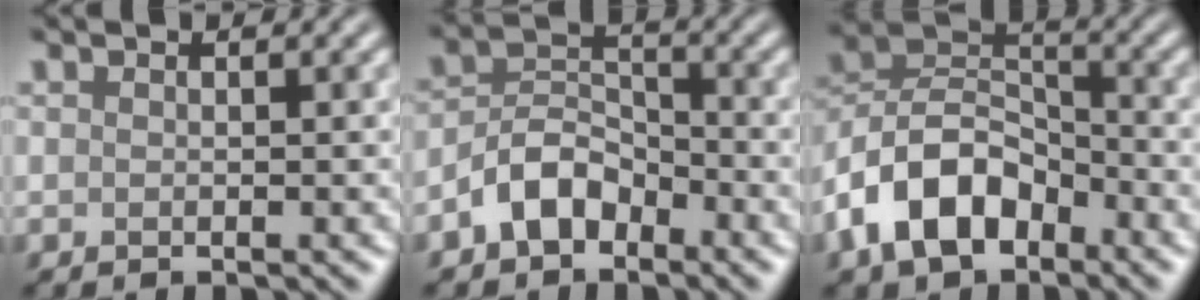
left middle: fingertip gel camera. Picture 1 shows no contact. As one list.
[{"total": 4.3, "force": [-2.6, 2.6, 2.3], "torque": [-0.039, 0.013, -0.058]}, {"total": 8.4, "force": [-4.5, 5.1, 4.9], "torque": [-0.098, 0.012, -0.099]}]